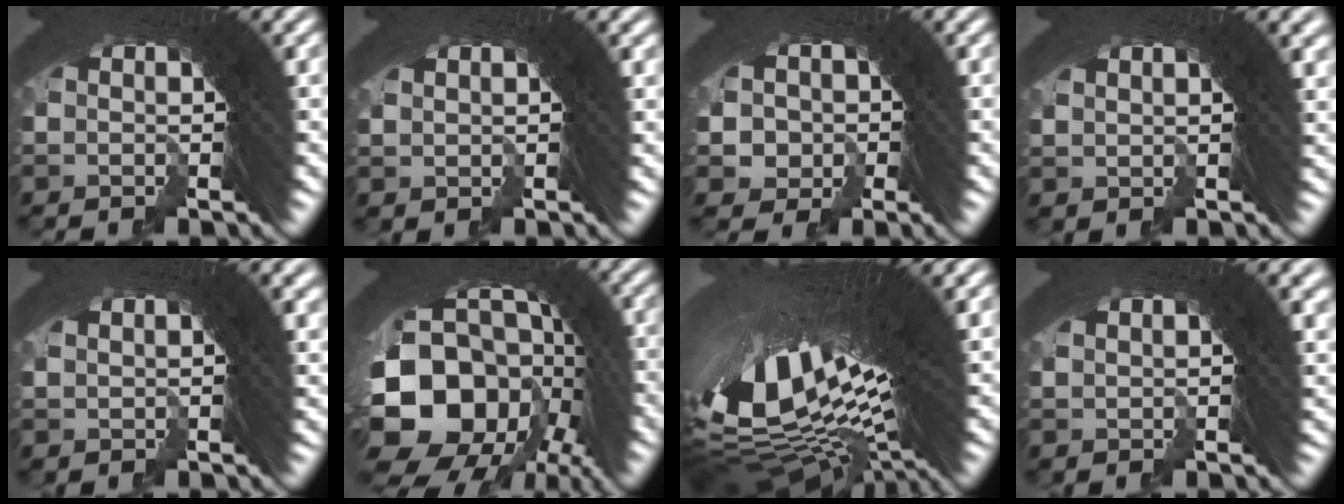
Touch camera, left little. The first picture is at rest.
{"total": 1.6, "force": [1.3, -0.6, 0.6], "torque": [0.007, 0.008, 0.026]}
{"total": 6.4, "force": [-1.2, 5.9, 2.3], "torque": [-0.077, -0.029, -0.015]}
{"total": 2.6, "force": [1.8, -0.7, 1.8], "torque": [0.000, 0.019, 0.030]}
{"total": 2.6, "force": [1.8, -0.6, 1.8], "torque": [-0.001, 0.017, 0.031]}
{"total": 20.2, "force": [-2.5, 14.7, 13.7], "torque": [-0.263, -0.050, -0.024]}
{"total": 21.8, "force": [2.5, 10.2, 19.0], "torque": [-0.323, -0.021, 0.059]}
{"total": 2.9, "force": [1.9, -0.5, 2.1], "torque": [-0.003, 0.018, 0.031]}